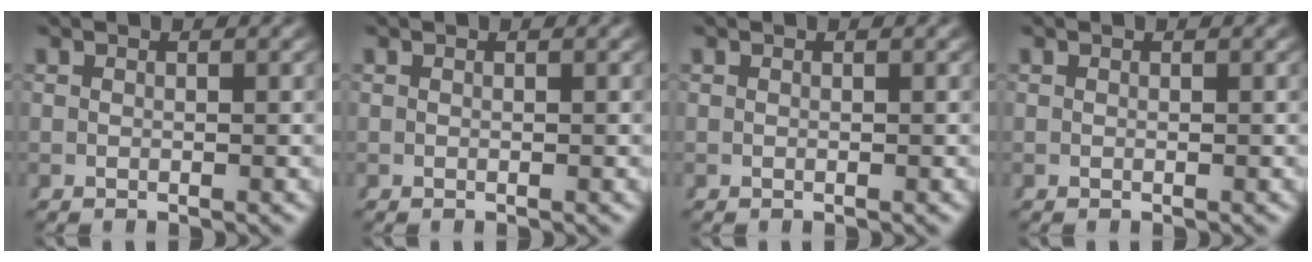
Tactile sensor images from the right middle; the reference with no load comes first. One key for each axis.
{"total": 0.0}
{"total": 0.0}
{"total": 0.0}